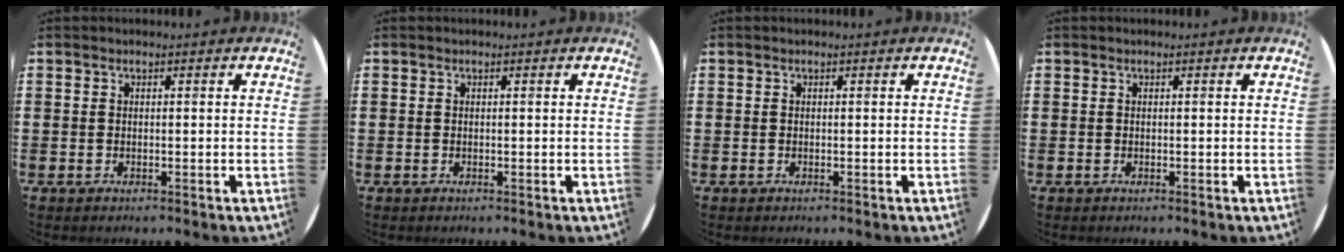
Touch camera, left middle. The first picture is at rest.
{"total": 0.0}
{"total": 0.0}
{"total": 0.0}